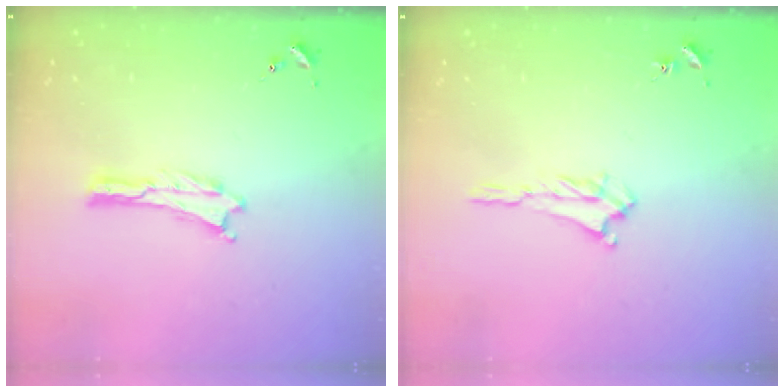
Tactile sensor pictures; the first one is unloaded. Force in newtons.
{"total": 2.0, "press": 2.0, "slide": 0.5}